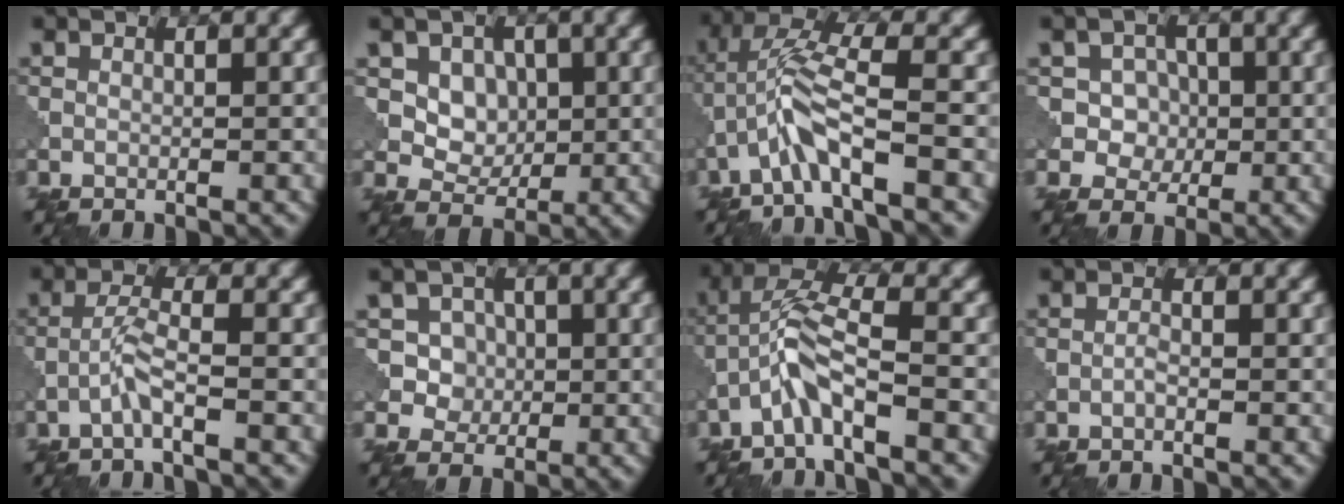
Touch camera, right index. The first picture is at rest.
{"total": 4.3, "force": [1.3, 3.5, 2.2], "torque": [-0.043, -0.013, 0.039]}
{"total": 5.0, "force": [-2.5, 0.8, 4.2], "torque": [-0.091, 0.015, -0.052]}
{"total": 4.1, "force": [0.2, 3.9, 1.4], "torque": [-0.008, 0.009, -0.010]}
{"total": 2.4, "force": [-1.3, 0.1, 2.0], "torque": [-0.044, 0.011, -0.033]}
{"total": 4.5, "force": [1.0, 4.1, 1.6], "torque": [-0.020, 0.003, 0.017]}
{"total": 4.5, "force": [-2.4, 0.8, 3.8], "torque": [-0.080, 0.015, -0.051]}
{"total": 0.7, "force": [-0.4, 0.1, 0.6], "torque": [-0.012, 0.002, -0.007]}